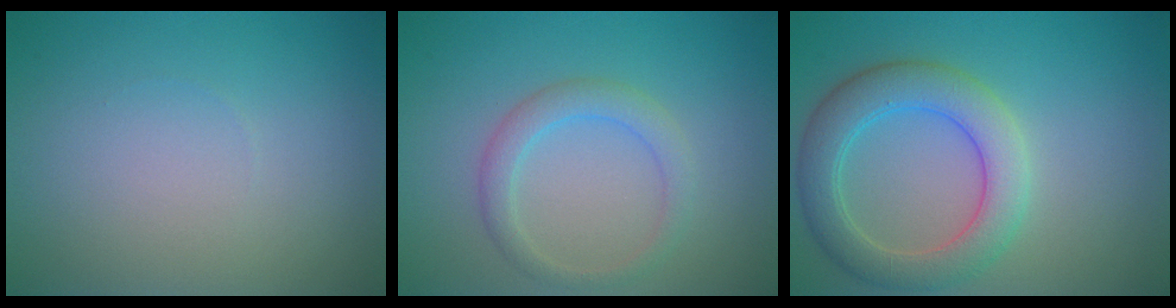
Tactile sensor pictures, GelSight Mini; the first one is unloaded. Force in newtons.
{"total": 2.5, "press": 2.5, "slide": 0.1}
{"total": 5.4, "press": 5.4, "slide": 0.2}